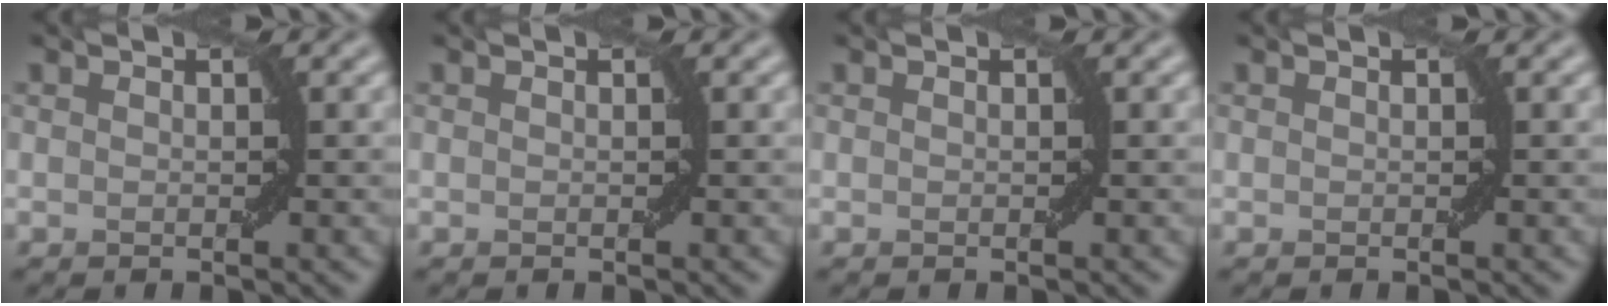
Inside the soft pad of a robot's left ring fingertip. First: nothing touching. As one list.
[{"total": 0.0}, {"total": 0.0}, {"total": 0.0}]